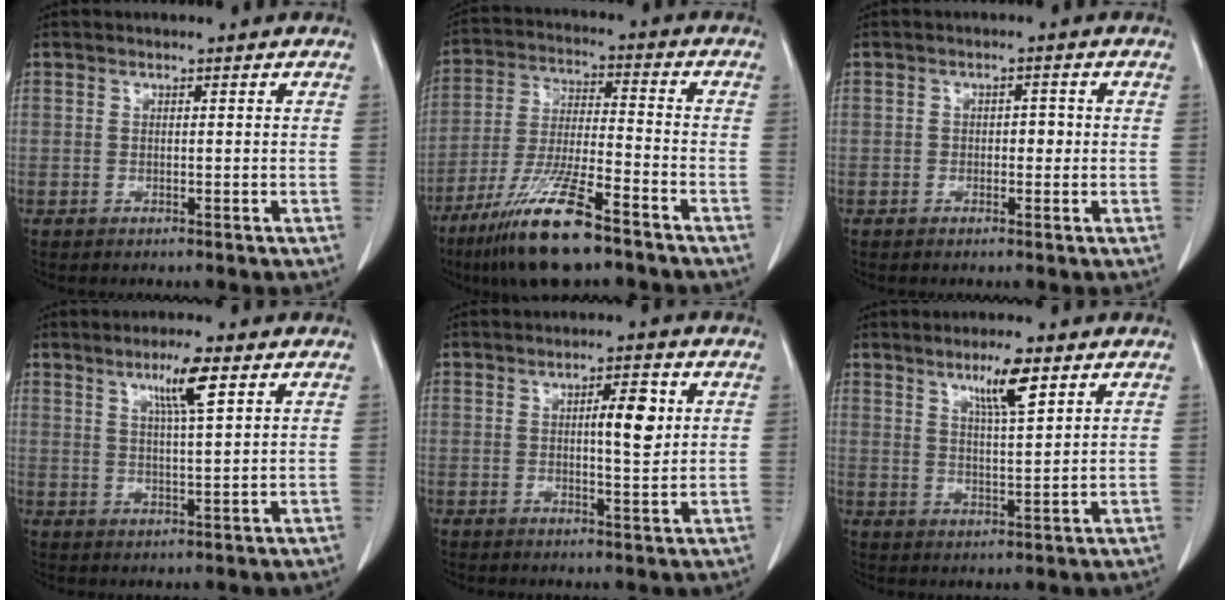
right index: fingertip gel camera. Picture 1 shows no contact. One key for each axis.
{"total": 13.9, "fx": -9.3, "fy": 1.6, "fz": 10.1, "tx": -0.205, "ty": -0.034, "tz": -0.170}
{"total": 1.8, "fx": -0.1, "fy": 1.2, "fz": 1.3, "tx": -0.012, "ty": 0.008, "tz": -0.001}
{"total": 6.0, "fx": 3.1, "fy": 0.0, "fz": 5.1, "tx": -0.090, "ty": -0.001, "tz": 0.053}
{"total": 5.1, "fx": 1.3, "fy": 1.1, "fz": 4.8, "tx": -0.072, "ty": 0.003, "tz": 0.021}
{"total": 6.3, "fx": 3.7, "fy": 0.5, "fz": 5.1, "tx": -0.089, "ty": -0.004, "tz": 0.066}